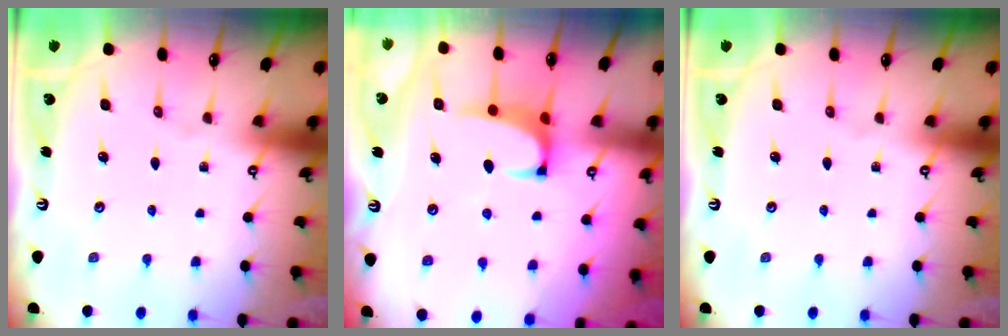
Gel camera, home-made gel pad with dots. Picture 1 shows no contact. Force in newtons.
{"total": 0.9, "press": 0.6, "slide": 0.6}
{"total": 0.0}